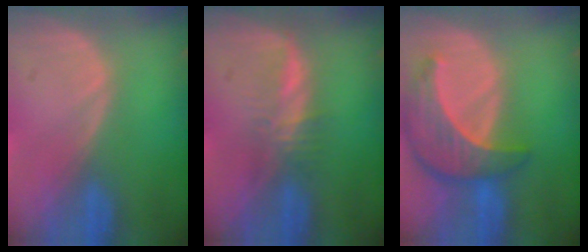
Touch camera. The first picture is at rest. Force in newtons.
{"total": 2.8, "press": 2.7, "slide": 0.5}
{"total": 8.6, "press": 7.8, "slide": 3.8}